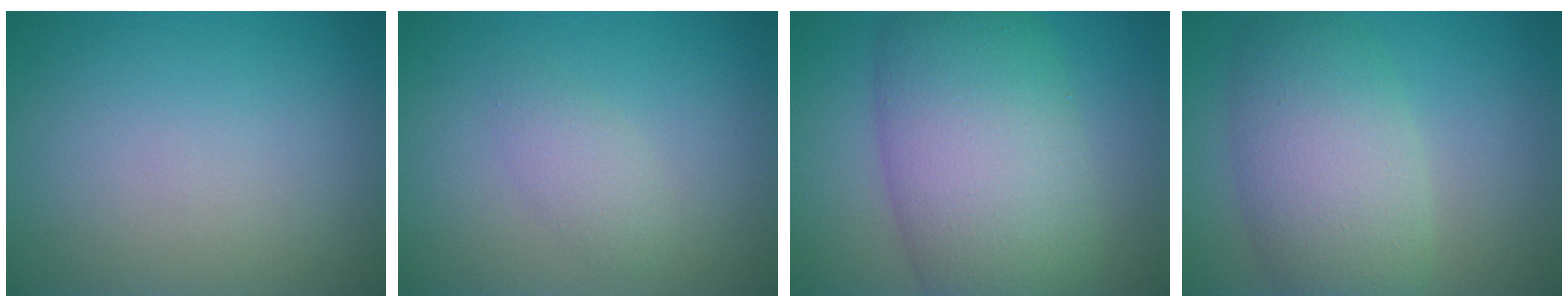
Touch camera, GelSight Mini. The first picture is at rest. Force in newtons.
{"total": 1.8, "press": 1.8, "slide": 0.1}
{"total": 11.5, "press": 11.5, "slide": 0.6}
{"total": 7.5, "press": 7.5, "slide": 0.2}